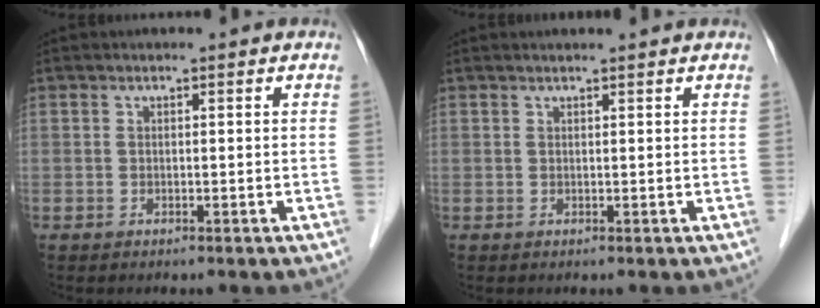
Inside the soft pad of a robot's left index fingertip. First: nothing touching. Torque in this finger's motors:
{"motor_torque": [0.19, -0.26, 0.01, 0.00]}